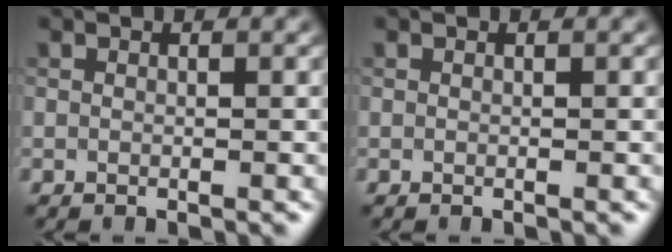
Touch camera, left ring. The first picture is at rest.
{"total": 0.0}